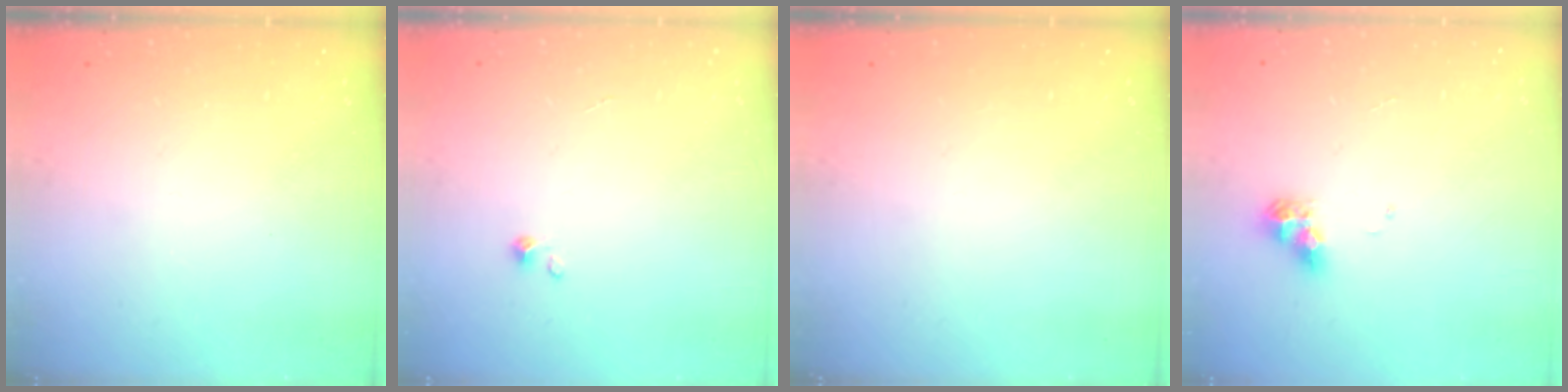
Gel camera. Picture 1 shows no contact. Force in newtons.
{"total": 0.7, "press": 0.7, "slide": 0.1}
{"total": 0.0}
{"total": 7.8, "press": 7.8, "slide": 0.8}